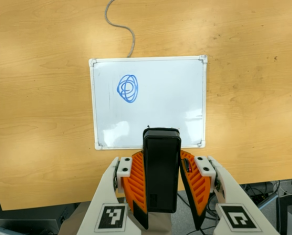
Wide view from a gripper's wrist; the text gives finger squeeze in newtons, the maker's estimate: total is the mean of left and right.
{"total": 6.6, "left": 4.9, "right": 8.3}